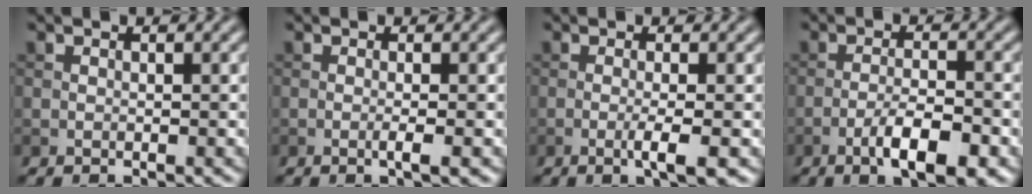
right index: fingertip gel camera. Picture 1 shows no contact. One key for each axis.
{"total": 1.6, "fx": -0.3, "fy": 0.3, "fz": 1.5, "tx": -0.023, "ty": 0.000, "tz": -0.010}
{"total": 2.7, "fx": -0.7, "fy": 0.4, "fz": 2.6, "tx": -0.041, "ty": 0.000, "tz": -0.017}
{"total": 5.0, "fx": -2.5, "fy": 1.2, "fz": 4.1, "tx": -0.073, "ty": 0.002, "tz": -0.041}